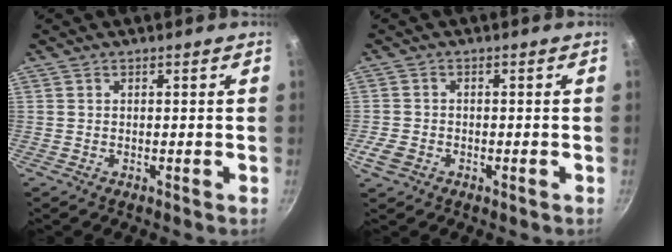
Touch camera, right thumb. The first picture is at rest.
{"total": 3.6, "force": [-1.6, 2.6, 2.0], "torque": [-0.042, 0.005, -0.030]}